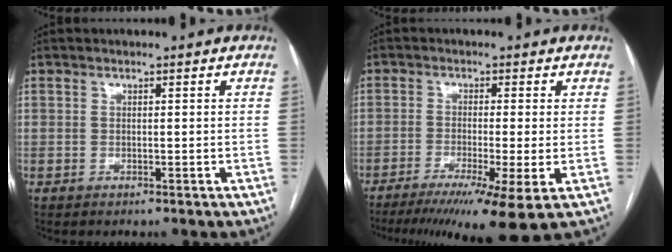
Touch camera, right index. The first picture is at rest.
{"total": 10.9, "force": [-6.6, -0.5, 8.6], "torque": [-0.127, -0.021, -0.102]}